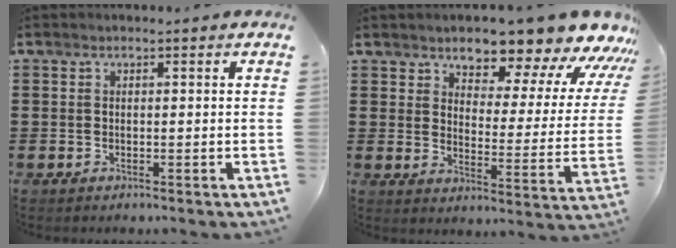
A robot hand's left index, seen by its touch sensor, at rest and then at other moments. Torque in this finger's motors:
{"motor_torque": [1.20, 0.58, 1.06, 0.17]}